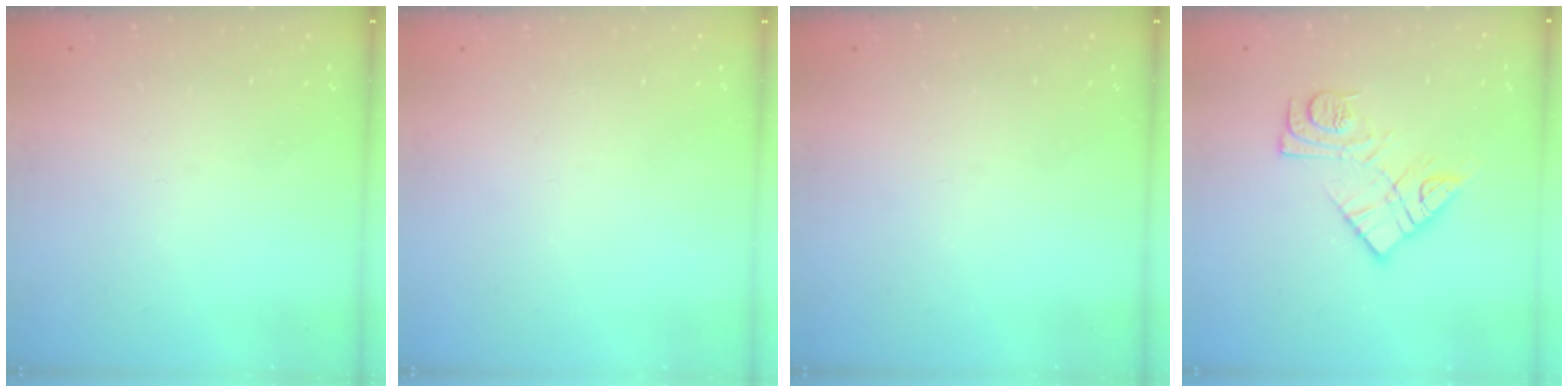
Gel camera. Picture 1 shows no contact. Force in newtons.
{"total": 1.6, "press": 1.6, "slide": 0.1}
{"total": 0.0}
{"total": 12.0, "press": 12.0, "slide": 0.9}